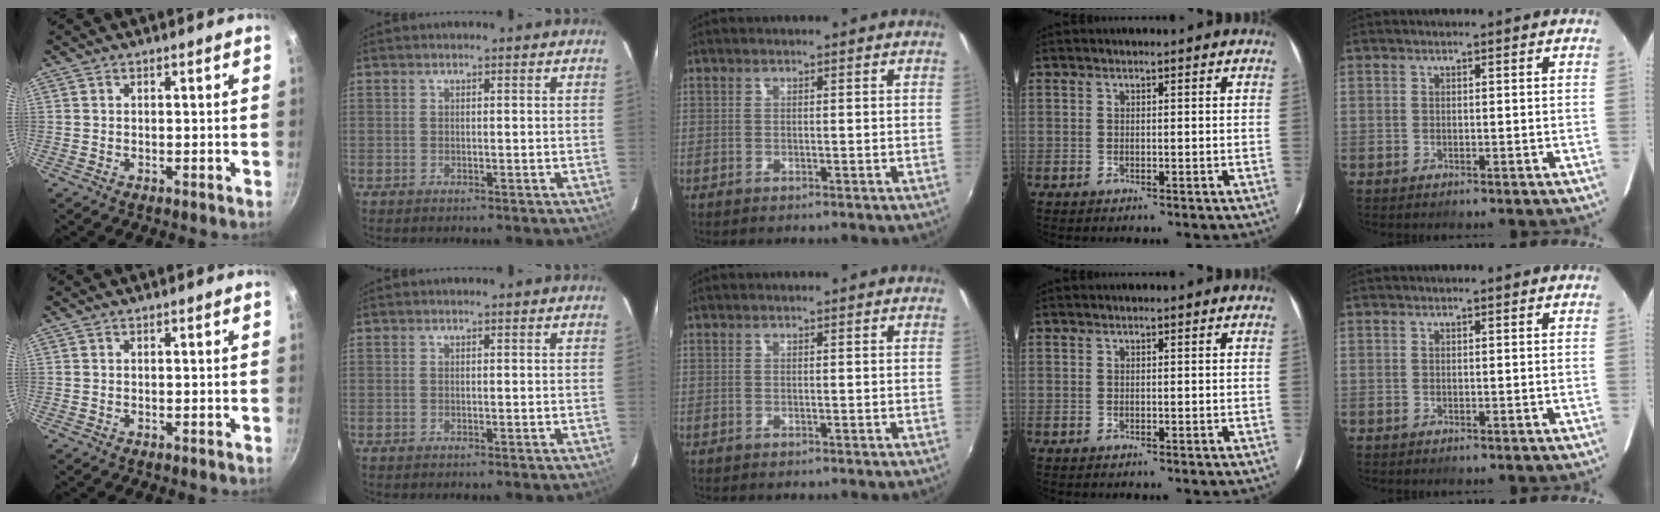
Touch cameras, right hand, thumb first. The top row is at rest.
{}